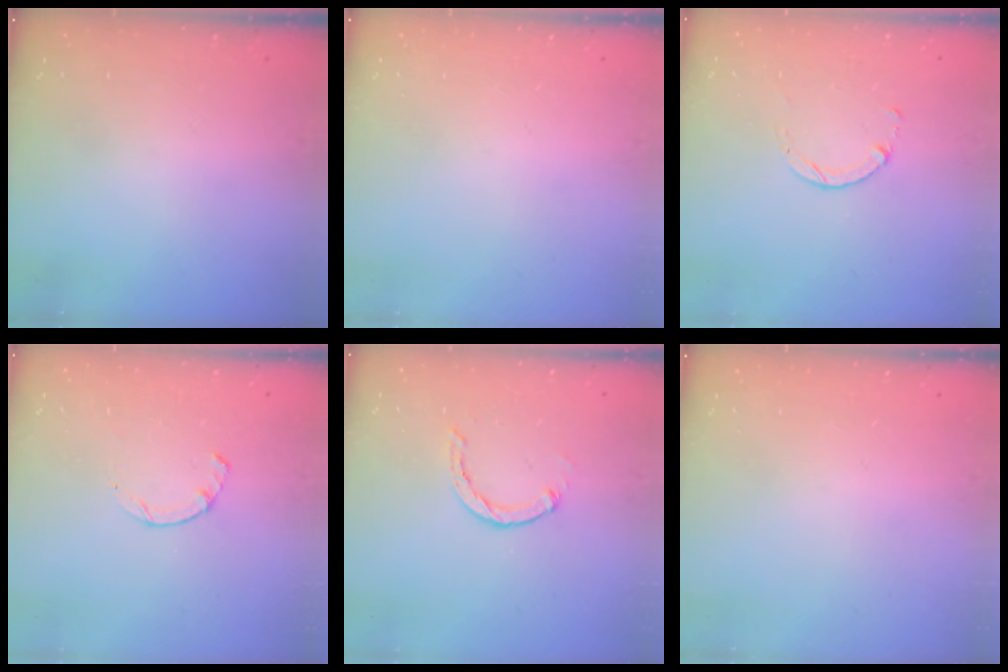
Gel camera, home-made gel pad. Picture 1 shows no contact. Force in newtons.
{"total": 0.0}
{"total": 1.4, "press": 1.4, "slide": 0.2}
{"total": 1.7, "press": 1.6, "slide": 0.4}
{"total": 2.7, "press": 2.7, "slide": 0.5}
{"total": 0.0}